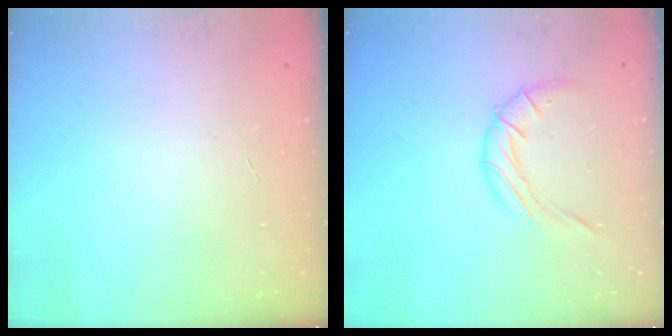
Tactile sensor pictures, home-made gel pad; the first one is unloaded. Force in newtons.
{"total": 8.5, "press": 8.5, "slide": 0.7}